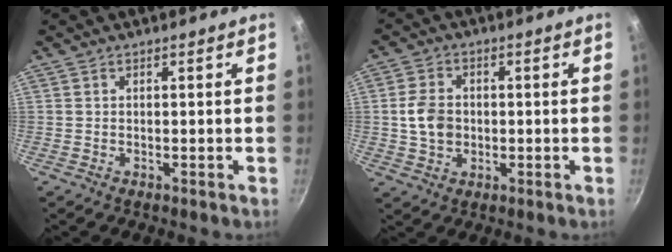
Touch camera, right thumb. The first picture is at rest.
{"total": 6.8, "force": [-0.1, 5.3, 4.3], "torque": [-0.066, 0.009, -0.006]}